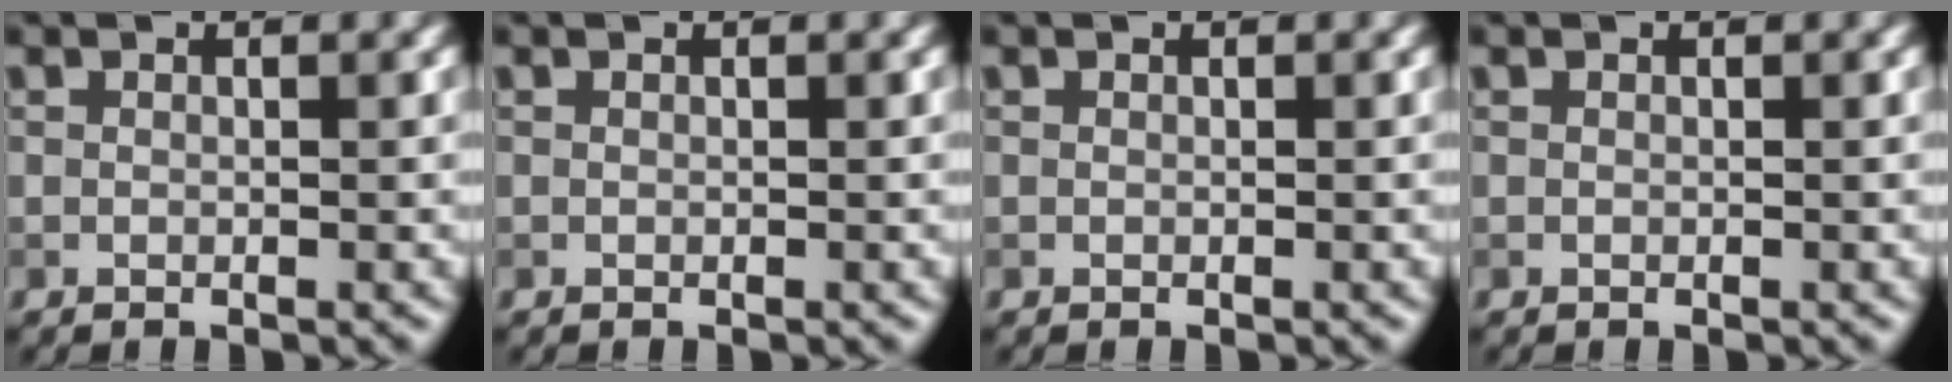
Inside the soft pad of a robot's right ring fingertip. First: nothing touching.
{"total": 0.0}
{"total": 0.0}
{"total": 0.0}